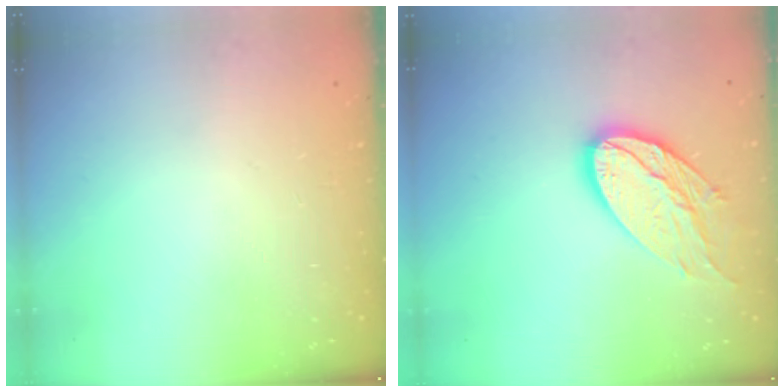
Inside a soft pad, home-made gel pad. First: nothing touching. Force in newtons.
{"total": 15.5, "press": 15.4, "slide": 1.1}